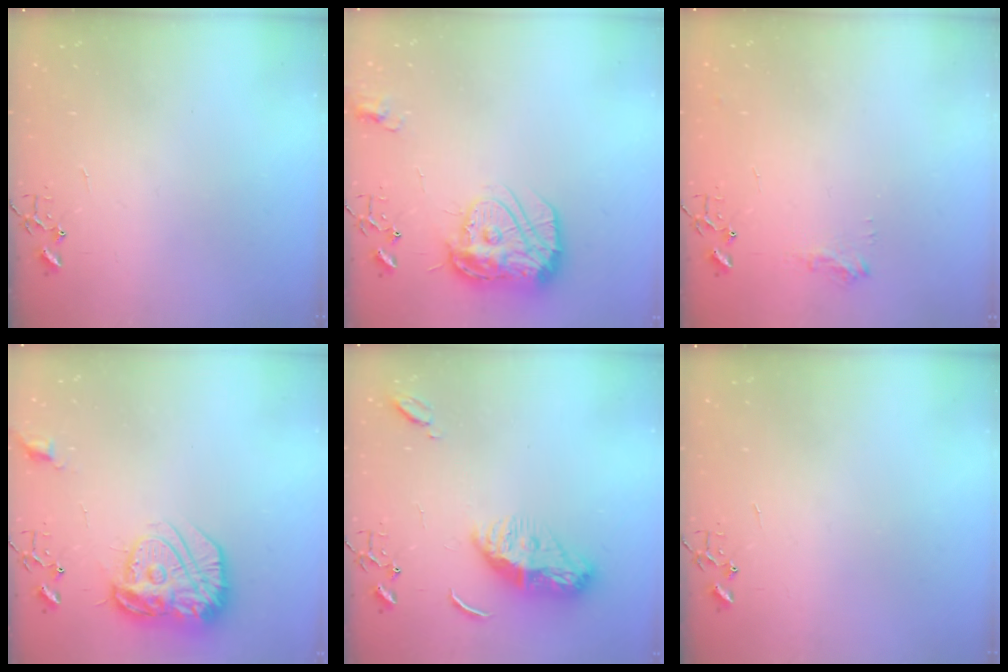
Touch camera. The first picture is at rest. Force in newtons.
{"total": 15.0, "press": 14.9, "slide": 1.1}
{"total": 8.2, "press": 8.2, "slide": 0.9}
{"total": 17.7, "press": 17.6, "slide": 1.4}
{"total": 11.1, "press": 11.0, "slide": 1.0}
{"total": 0.0}